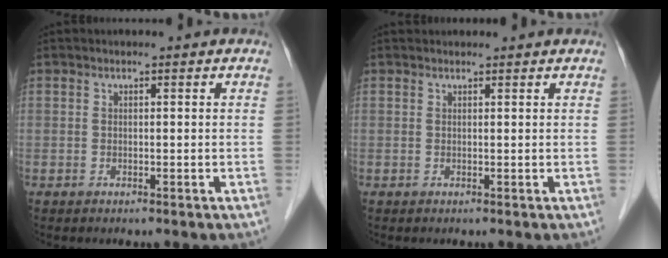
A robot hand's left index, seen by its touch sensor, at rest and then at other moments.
{"total": 2.4, "force": [2.3, 0.4, 0.2], "torque": [-0.009, 0.023, 0.030]}